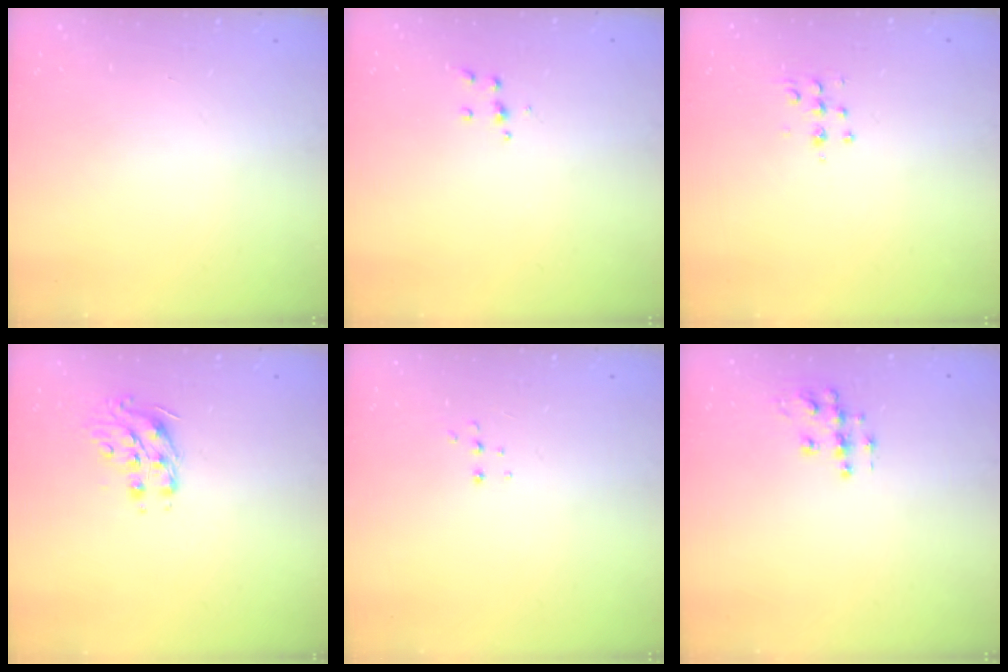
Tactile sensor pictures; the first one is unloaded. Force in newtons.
{"total": 3.9, "press": 3.8, "slide": 0.4}
{"total": 5.4, "press": 5.3, "slide": 0.7}
{"total": 9.3, "press": 9.3, "slide": 0.2}
{"total": 5.0, "press": 4.9, "slide": 0.9}
{"total": 8.7, "press": 8.7, "slide": 0.5}